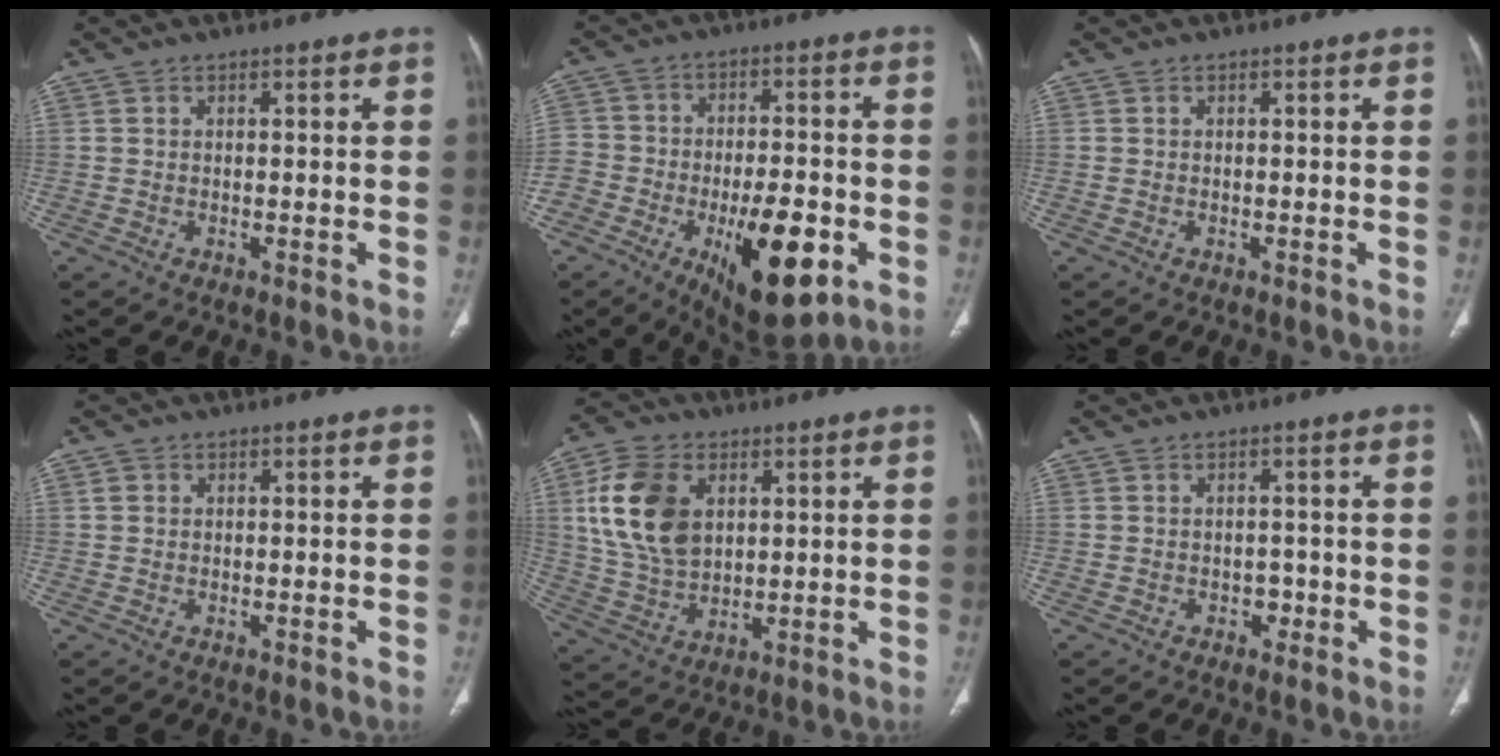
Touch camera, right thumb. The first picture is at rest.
{"total": 20.8, "force": [-8.7, 10.8, 15.4], "torque": [-0.245, 0.031, -0.128]}
{"total": 0.0}
{"total": 1.0, "force": [0.2, 0.9, 0.3], "torque": [0.001, 0.003, 0.003]}
{"total": 14.8, "force": [4.1, 9.9, 10.3], "torque": [-0.187, -0.005, 0.085]}
{"total": 1.7, "force": [-0.7, 1.3, 0.7], "torque": [0.001, 0.006, -0.011]}